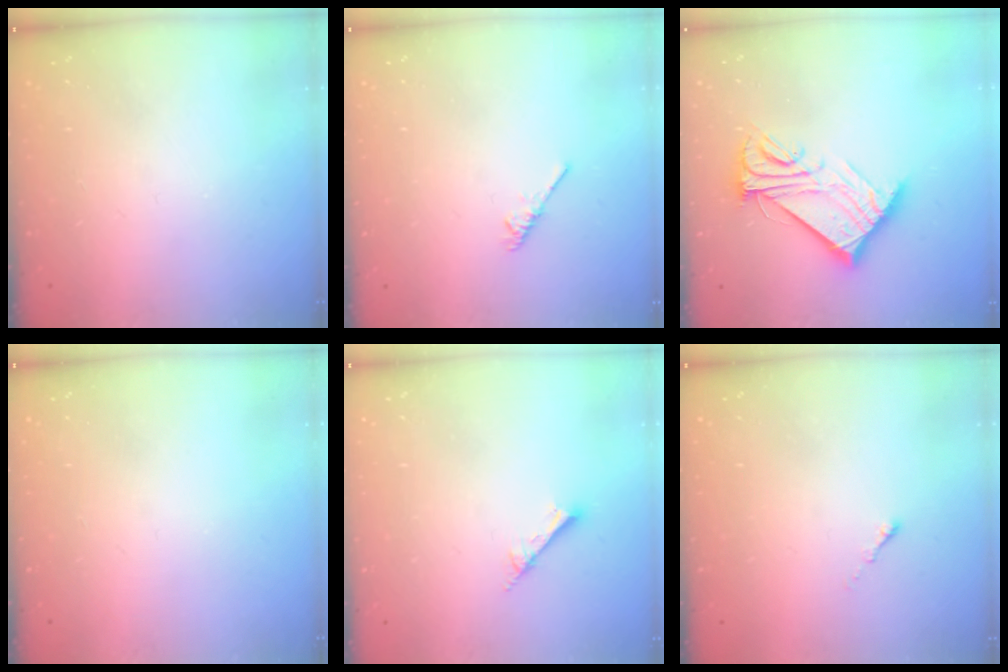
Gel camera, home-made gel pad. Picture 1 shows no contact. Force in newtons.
{"total": 1.9, "press": 1.9, "slide": 0.4}
{"total": 13.1, "press": 13.1, "slide": 0.7}
{"total": 0.0}
{"total": 1.8, "press": 1.8, "slide": 0.0}
{"total": 0.0}